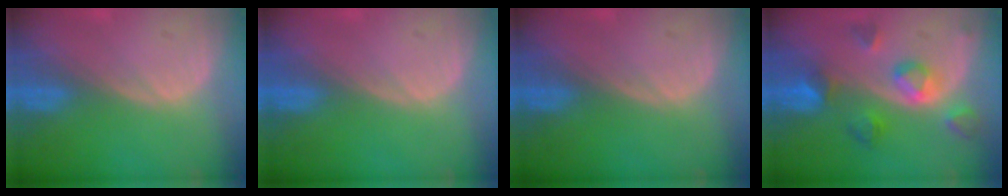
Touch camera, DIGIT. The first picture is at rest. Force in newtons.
{"total": 0.0}
{"total": 0.0}
{"total": 7.7, "press": 6.9, "slide": 3.5}